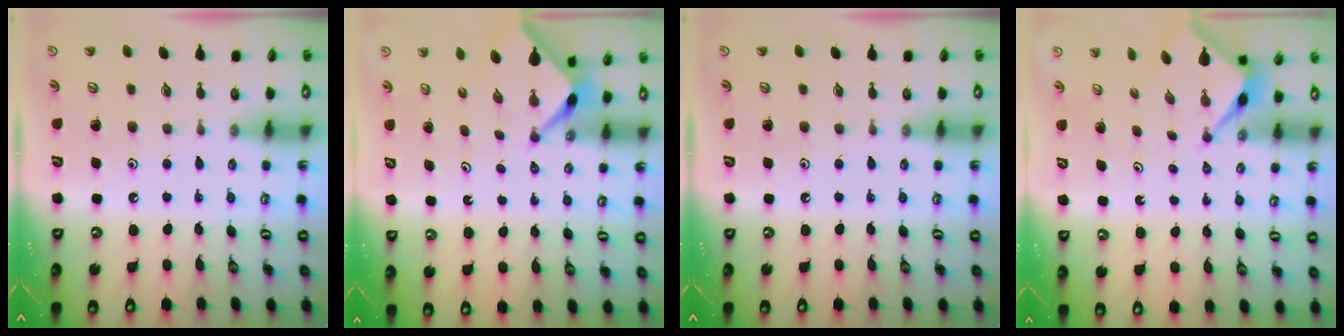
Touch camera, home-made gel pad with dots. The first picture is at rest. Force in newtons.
{"total": 2.5, "press": 2.4, "slide": 0.4}
{"total": 0.0}
{"total": 2.6, "press": 2.6, "slide": 0.1}